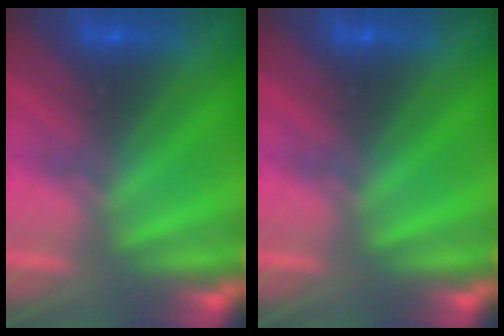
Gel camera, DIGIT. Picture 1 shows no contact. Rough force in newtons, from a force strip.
{"total": 0.0}